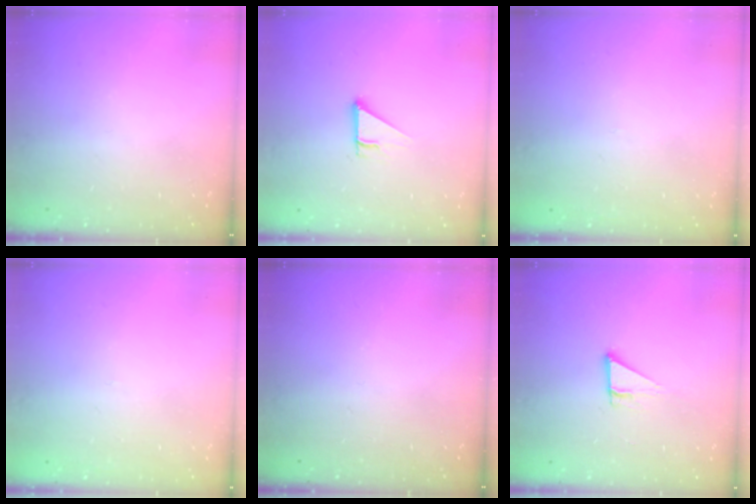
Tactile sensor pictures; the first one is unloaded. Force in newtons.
{"total": 2.5, "press": 2.5, "slide": 0.1}
{"total": 2.6, "press": 2.6, "slide": 0.2}
{"total": 2.6, "press": 2.6, "slide": 0.2}
{"total": 0.0}
{"total": 3.1, "press": 3.1, "slide": 0.2}